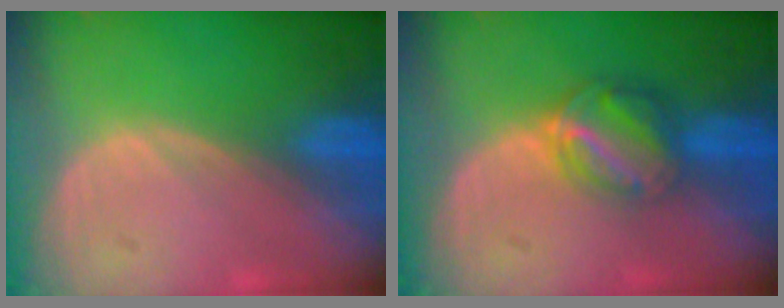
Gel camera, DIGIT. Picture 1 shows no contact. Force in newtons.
{"total": 6.4, "press": 5.5, "slide": 3.2}